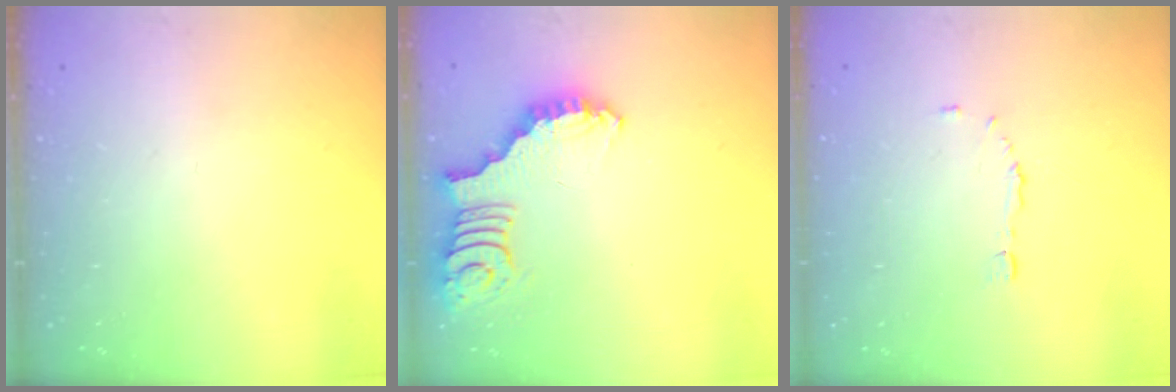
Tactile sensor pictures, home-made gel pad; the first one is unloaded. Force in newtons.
{"total": 2.6, "press": 2.5, "slide": 0.6}
{"total": 3.9, "press": 3.9, "slide": 0.3}